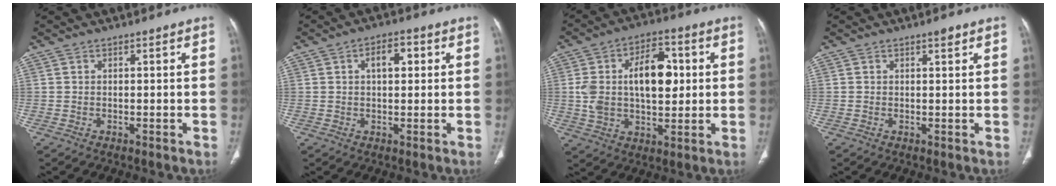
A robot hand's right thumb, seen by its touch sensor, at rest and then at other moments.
{"total": 4.9, "force": [1.3, 2.7, 3.9], "torque": [-0.049, 0.010, 0.016]}
{"total": 15.6, "force": [2.1, 8.9, 12.6], "torque": [-0.195, 0.016, 0.039]}
{"total": 1.1, "force": [0.6, 0.4, 0.8], "torque": [-0.005, 0.000, 0.006]}